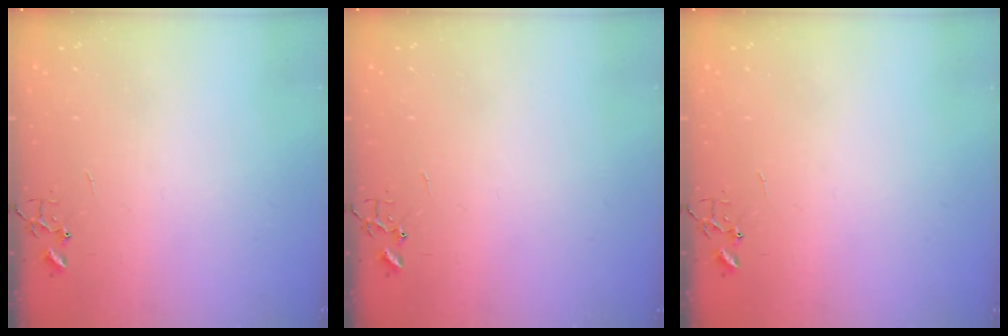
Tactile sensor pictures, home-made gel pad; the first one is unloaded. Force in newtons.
{"total": 0.0}
{"total": 0.0}